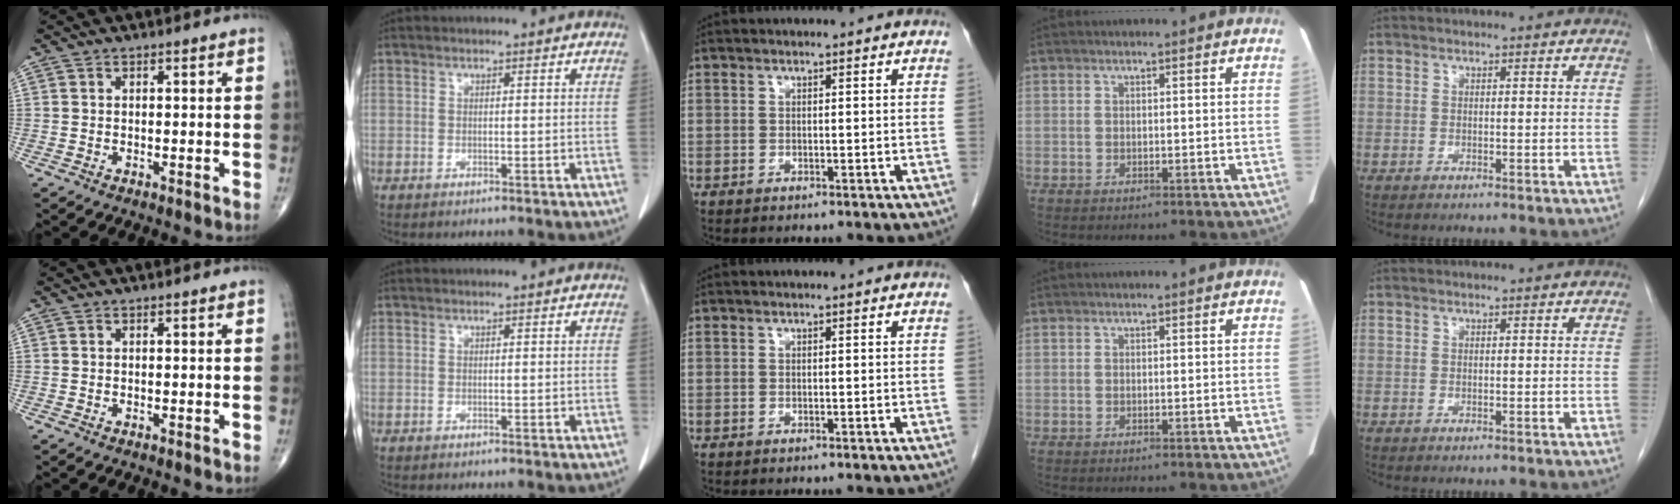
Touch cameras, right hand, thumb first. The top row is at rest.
{}